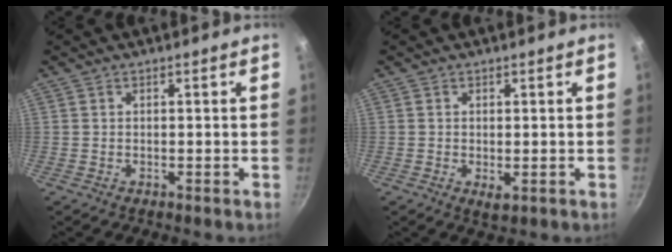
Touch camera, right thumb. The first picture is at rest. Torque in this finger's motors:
{"motor_torque": [-0.22, -0.09, -0.31, -0.11, -0.02]}